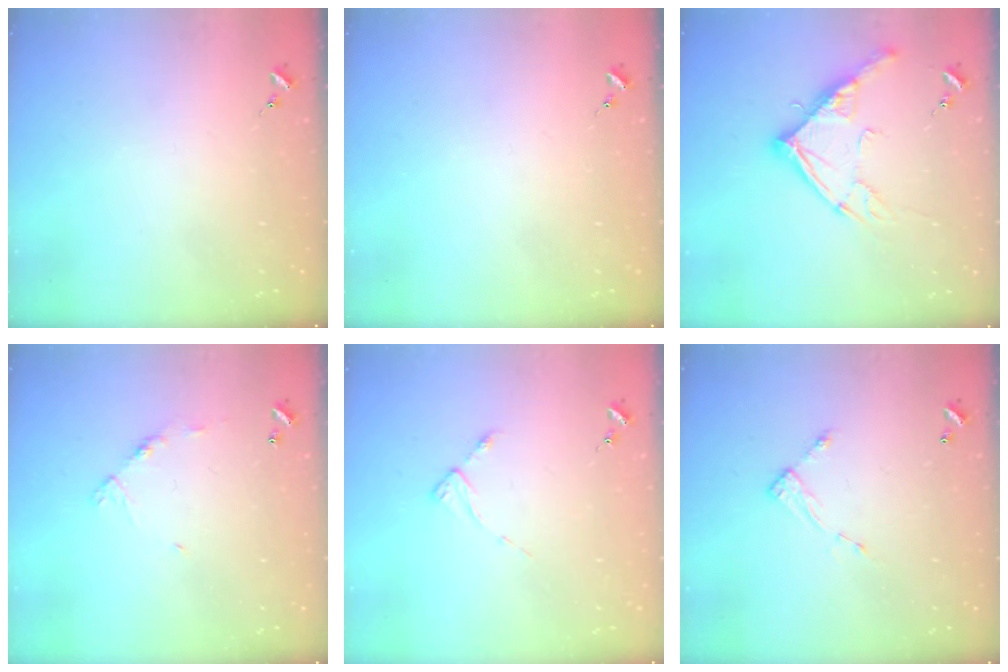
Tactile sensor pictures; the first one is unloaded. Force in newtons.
{"total": 0.0}
{"total": 14.5, "press": 14.4, "slide": 1.4}
{"total": 6.2, "press": 6.2, "slide": 0.4}
{"total": 2.7, "press": 2.7, "slide": 0.4}
{"total": 6.6, "press": 6.6, "slide": 0.5}